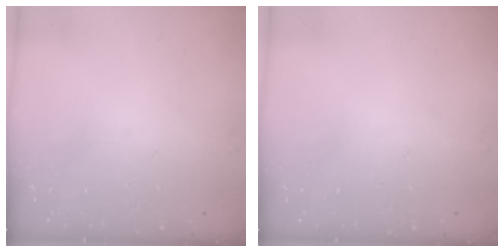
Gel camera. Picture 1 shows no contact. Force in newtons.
{"total": 0.0}